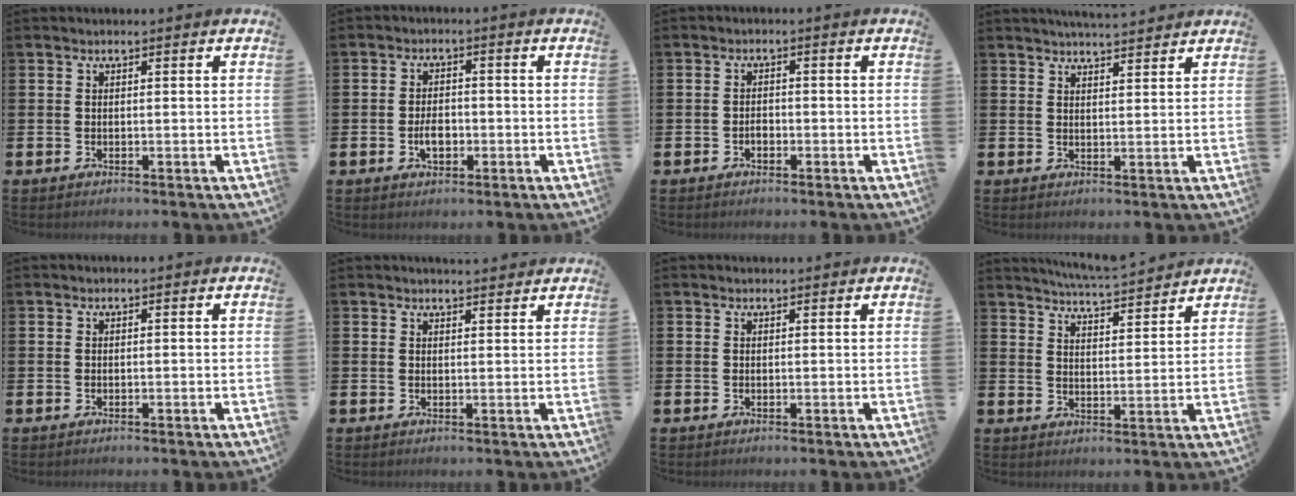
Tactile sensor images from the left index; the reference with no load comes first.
{"total": 3.1, "force": [-0.7, 1.9, 2.3], "torque": [-0.024, -0.006, -0.018]}
{"total": 1.2, "force": [-0.6, 0.8, 0.7], "torque": [-0.011, 0.001, -0.012]}
{"total": 4.0, "force": [4.0, 0.0, 0.5], "torque": [-0.014, -0.019, 0.073]}
{"total": 0.0}
{"total": 2.2, "force": [2.2, 0.1, 0.0], "torque": [0.008, -0.014, 0.037]}
{"total": 0.5, "force": [0.5, 0.1, 0.0], "torque": [0.011, -0.004, 0.008]}
{"total": 5.8, "force": [5.8, -0.2, 0.6], "torque": [-0.024, -0.039, 0.102]}